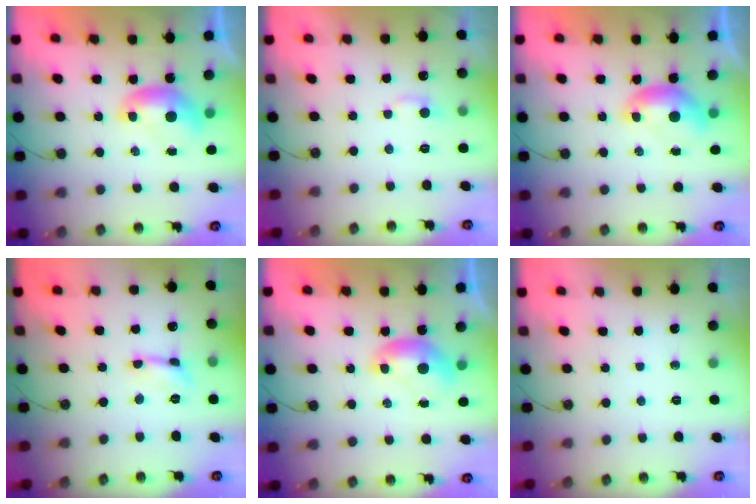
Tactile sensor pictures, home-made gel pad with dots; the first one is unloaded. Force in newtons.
{"total": 2.4, "press": 2.4, "slide": 0.4}
{"total": 0.0}
{"total": 1.1, "press": 1.1, "slide": 0.3}
{"total": 0.0}
{"total": 0.0}